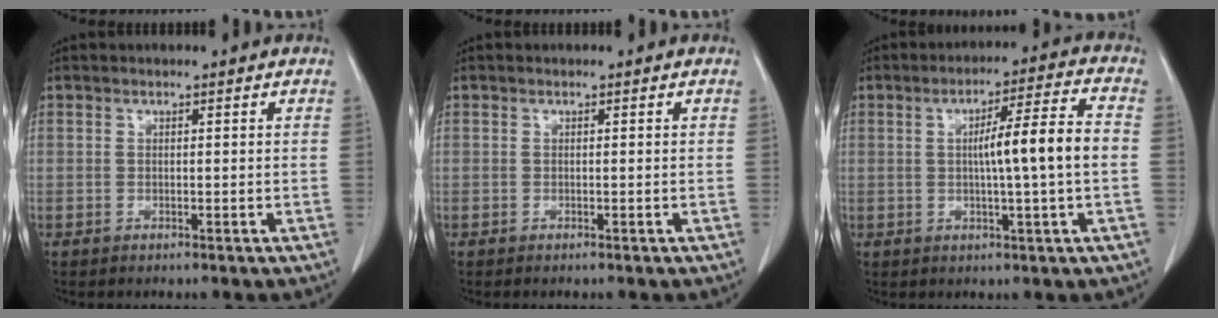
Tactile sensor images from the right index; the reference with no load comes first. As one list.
[{"total": 0.0}, {"total": 9.4, "force": [-0.2, -0.4, 9.4], "torque": [-0.150, 0.011, -0.005]}]